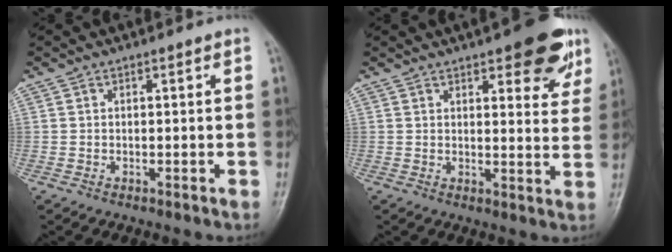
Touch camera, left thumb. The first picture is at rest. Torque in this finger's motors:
{"motor_torque": [2.09, 1.11, 1.40, -1.25, 0.23]}